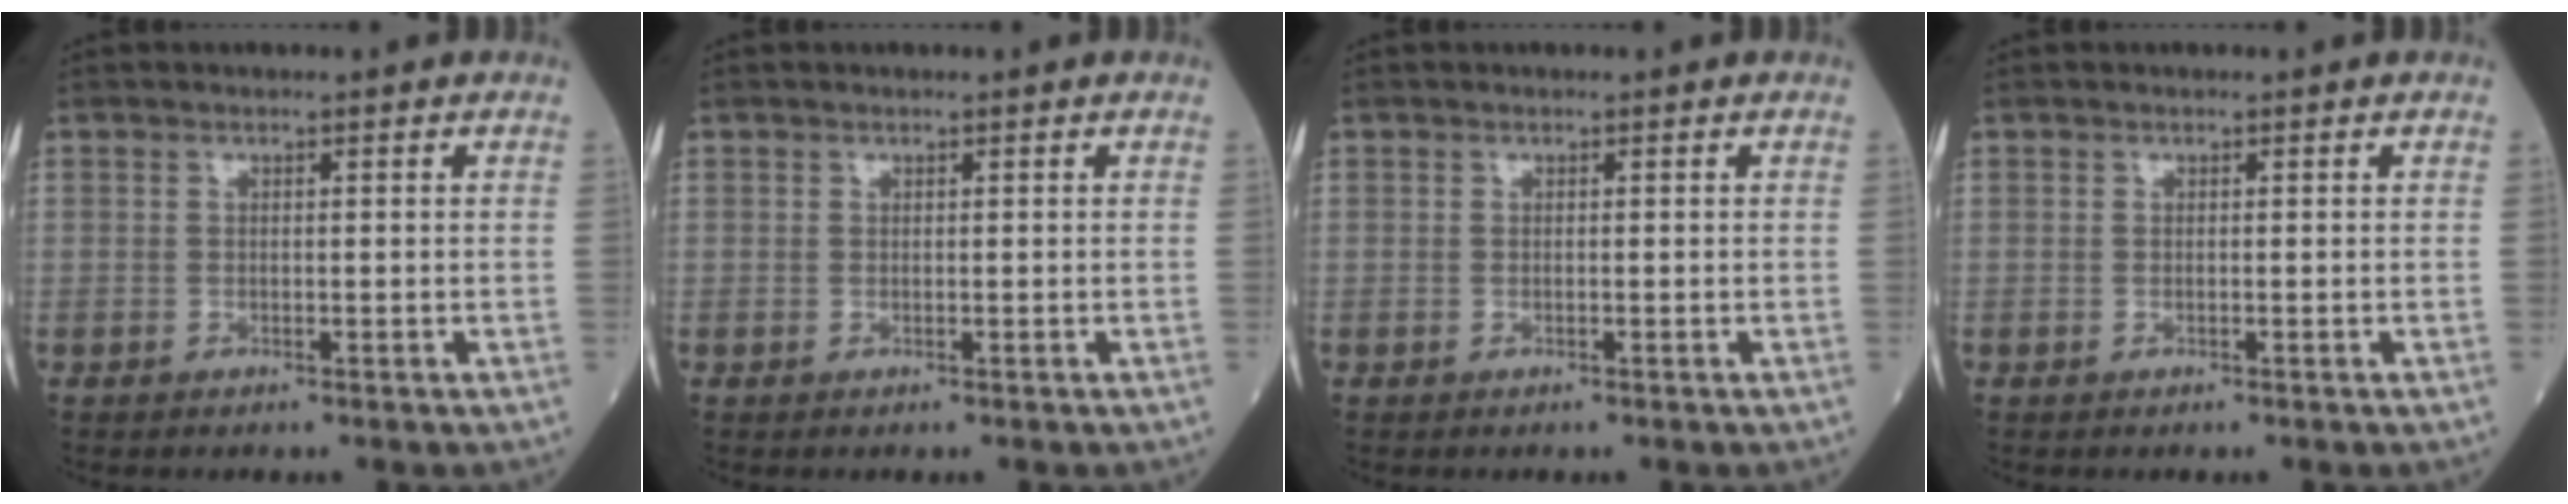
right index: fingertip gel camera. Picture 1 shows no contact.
{"total": 0.0}
{"total": 0.0}
{"total": 0.0}